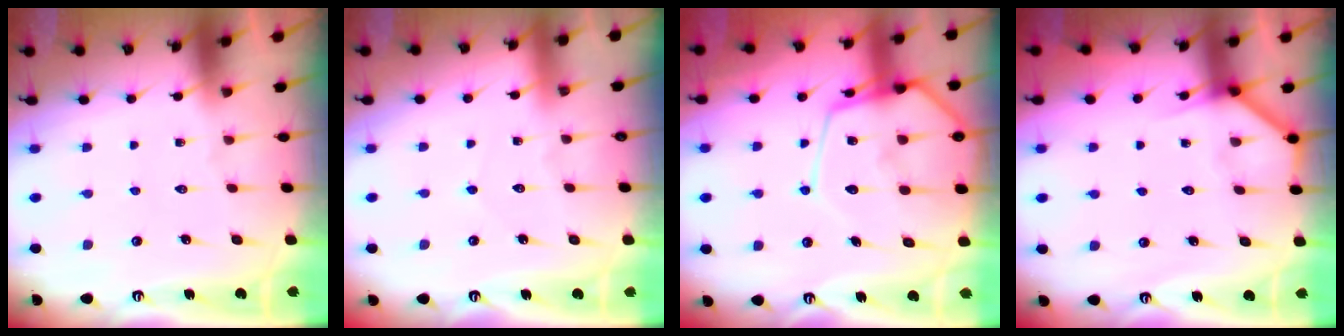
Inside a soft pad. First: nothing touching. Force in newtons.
{"total": 2.9, "press": 2.9, "slide": 0.4}
{"total": 16.6, "press": 16.5, "slide": 1.5}
{"total": 4.3, "press": 4.2, "slide": 0.3}